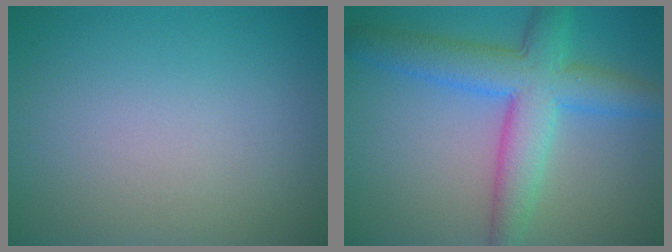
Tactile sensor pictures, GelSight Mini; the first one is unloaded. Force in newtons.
{"total": 6.9, "press": 6.9, "slide": 0.3}